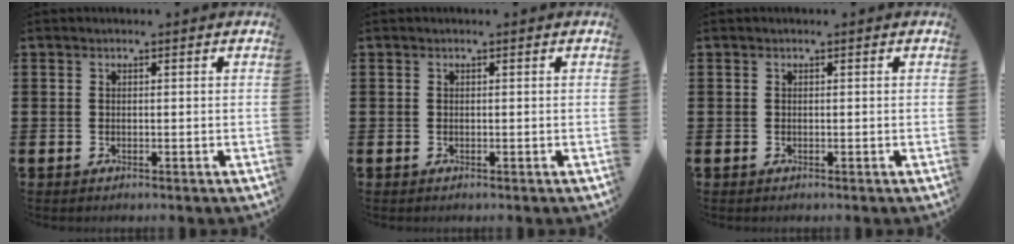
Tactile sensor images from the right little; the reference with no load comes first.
{"total": 0.0}
{"total": 0.0}